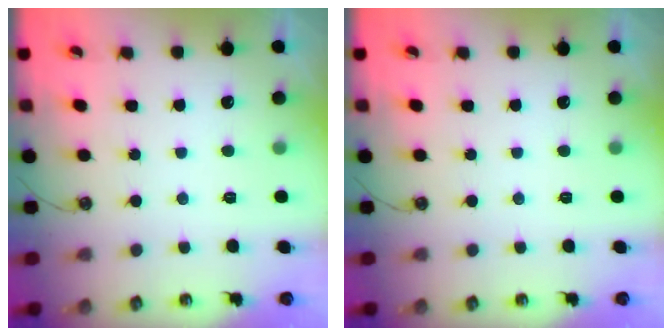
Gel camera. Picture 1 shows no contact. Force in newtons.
{"total": 0.0}